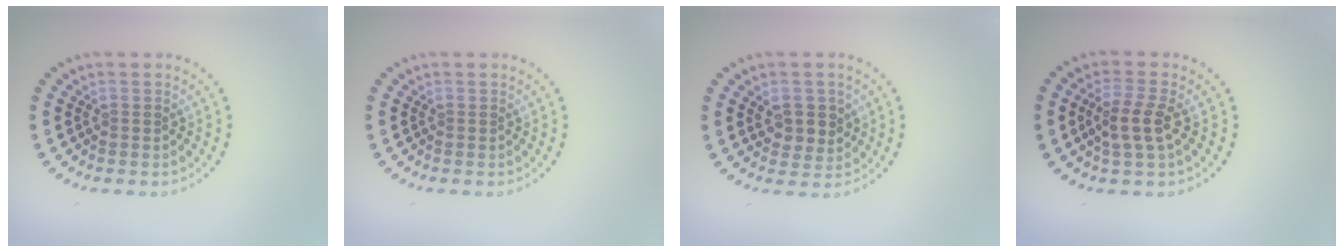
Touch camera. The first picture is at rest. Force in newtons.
{"total": 0.0}
{"total": 2.8, "press": 2.7, "slide": 0.8}
{"total": 2.8, "press": 2.6, "slide": 1.1}